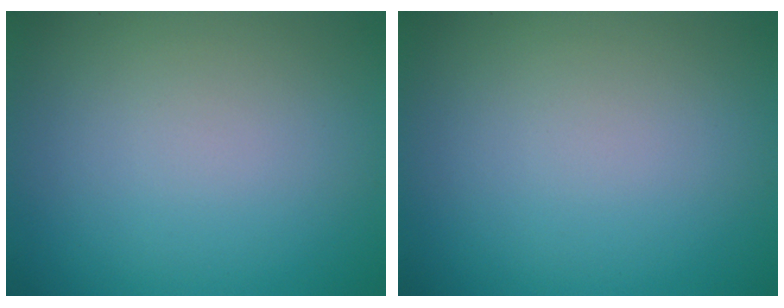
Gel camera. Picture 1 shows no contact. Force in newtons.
{"total": 0.0}